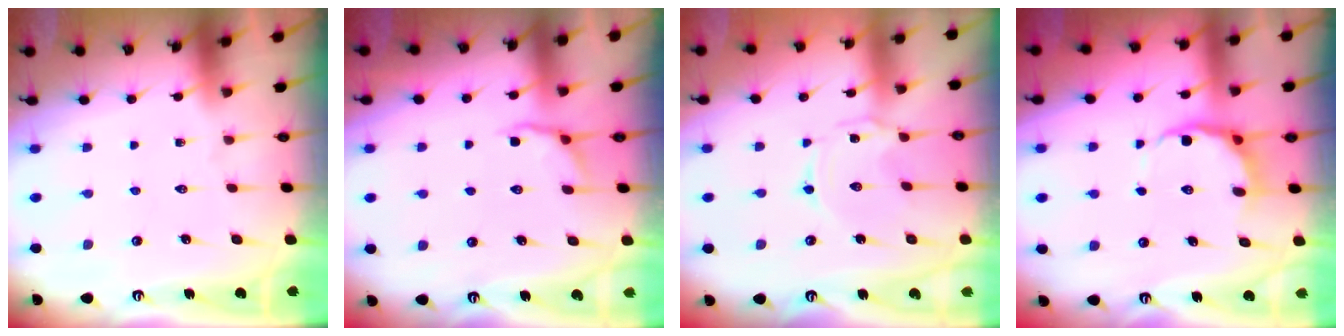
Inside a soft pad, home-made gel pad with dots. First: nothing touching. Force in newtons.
{"total": 2.6, "press": 1.4, "slide": 2.2}
{"total": 0.6, "press": 0.5, "slide": 0.4}
{"total": 6.9, "press": 6.3, "slide": 2.9}